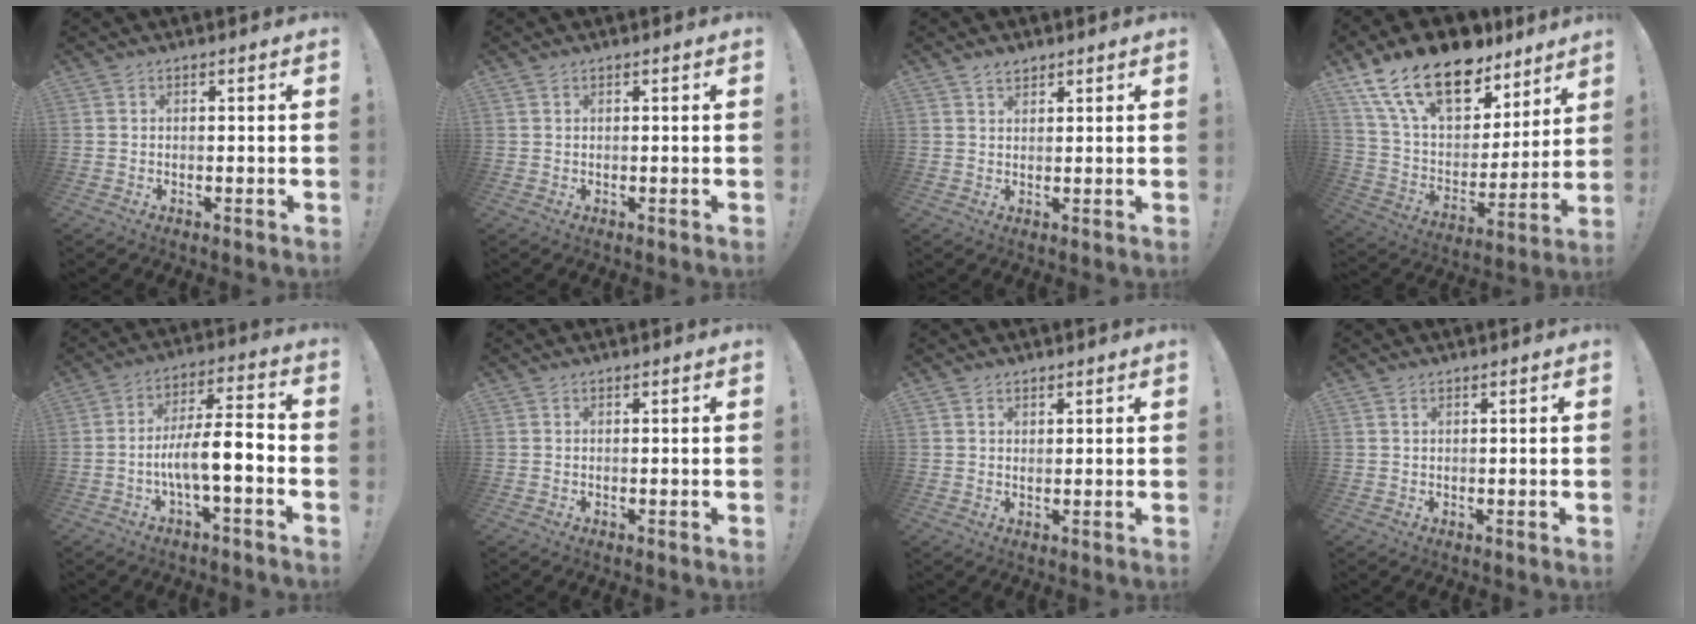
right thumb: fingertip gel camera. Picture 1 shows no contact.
{"total": 0.6, "force": [0.5, 0.2, 0.2], "torque": [-0.001, -0.002, 0.008]}
{"total": 2.7, "force": [2.2, 1.4, 0.8], "torque": [-0.008, -0.012, 0.038]}
{"total": 22.0, "force": [14.7, 10.9, 12.3], "torque": [-0.208, -0.087, 0.274]}
{"total": 12.6, "force": [-3.9, 2.8, 11.7], "torque": [-0.215, 0.018, -0.066]}
{"total": 0.0}
{"total": 1.4, "force": [1.1, 0.8, 0.3], "torque": [0.007, -0.008, 0.020]}
{"total": 0.7, "force": [0.5, 0.4, 0.4], "torque": [-0.006, -0.001, 0.008]}